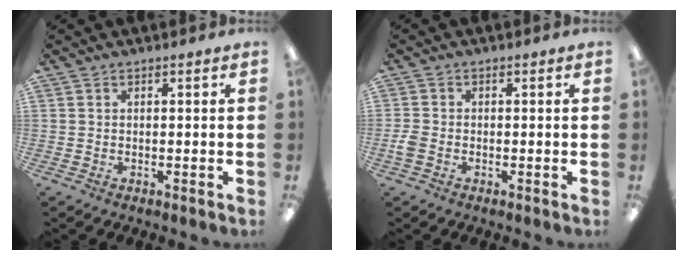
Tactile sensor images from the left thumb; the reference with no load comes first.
{"total": 2.4, "force": [-0.7, 1.7, 1.6], "torque": [-0.034, 0.002, -0.014]}